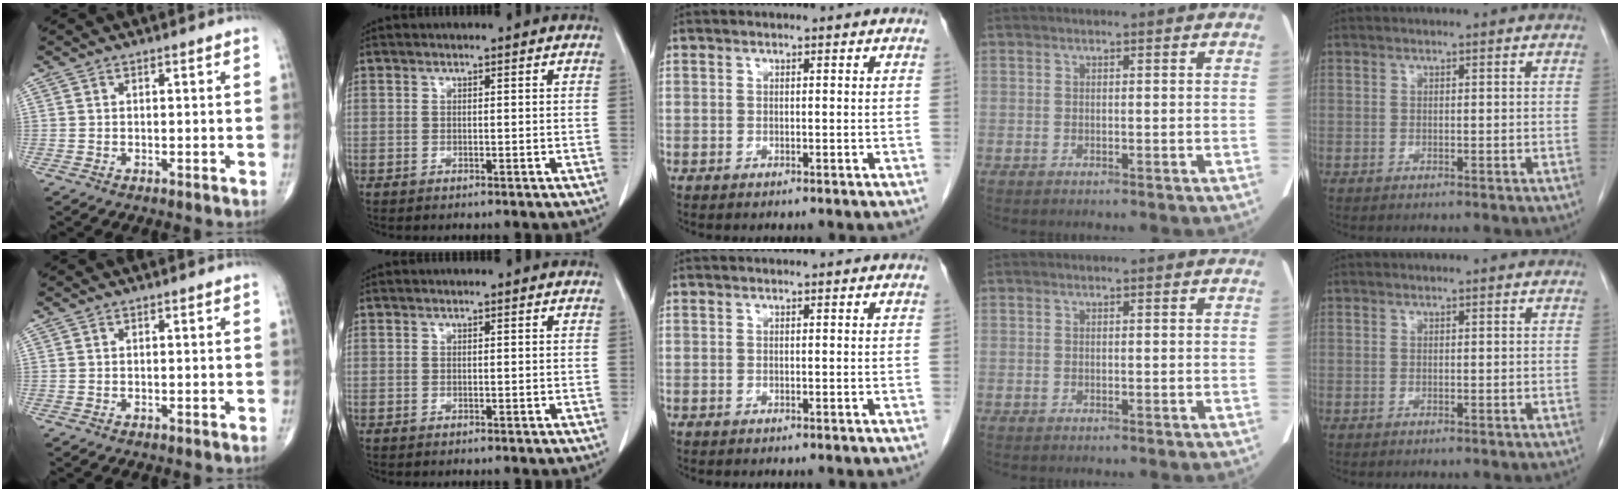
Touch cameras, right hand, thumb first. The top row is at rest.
{}